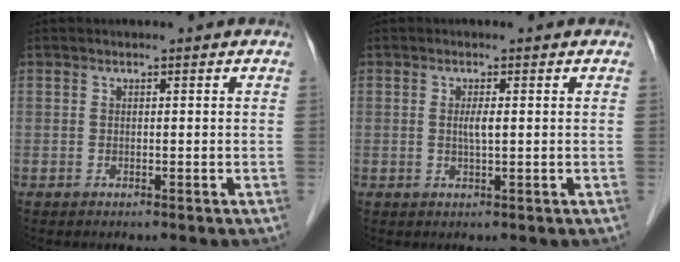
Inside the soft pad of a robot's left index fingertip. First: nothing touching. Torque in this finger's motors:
{"motor_torque": [0.27, 0.20, 0.05, 0.02]}